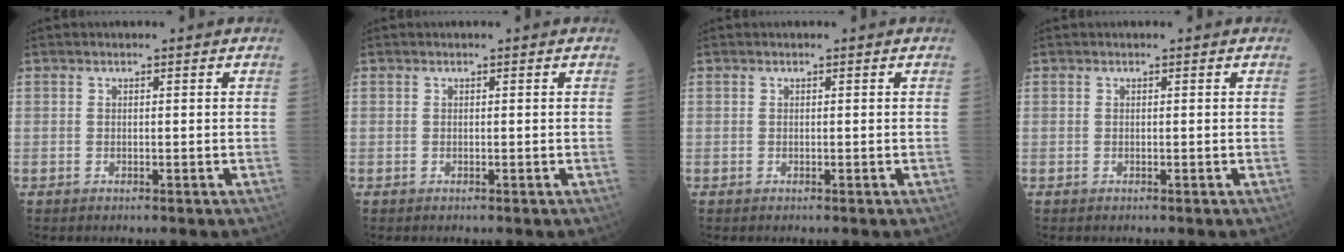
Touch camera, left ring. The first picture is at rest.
{"total": 0.0}
{"total": 0.0}
{"total": 0.0}